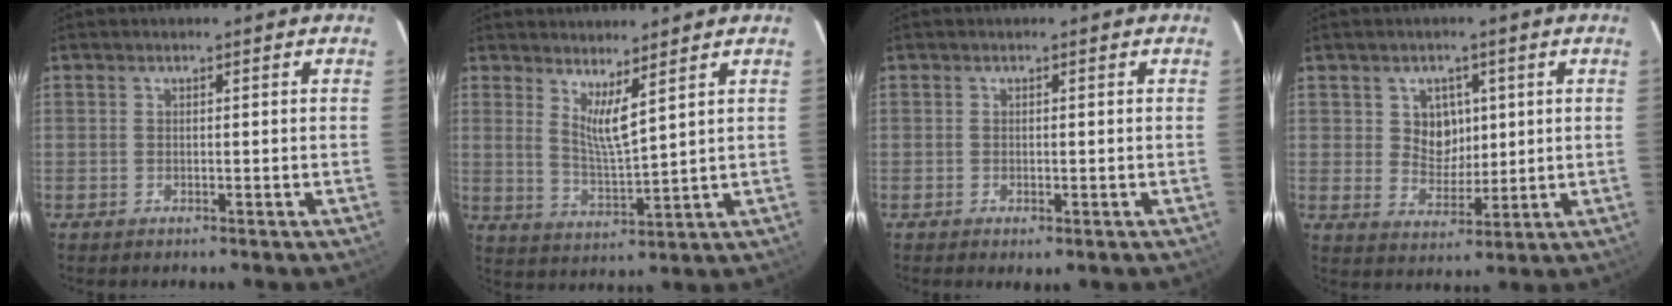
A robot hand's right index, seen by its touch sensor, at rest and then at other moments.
{"total": 5.7, "force": [3.9, 0.3, 4.2], "torque": [-0.077, -0.019, 0.071]}
{"total": 1.3, "force": [-0.5, 0.4, 1.1], "torque": [-0.022, -0.004, -0.007]}
{"total": 5.9, "force": [1.7, 5.2, 2.4], "torque": [-0.037, 0.008, 0.038]}